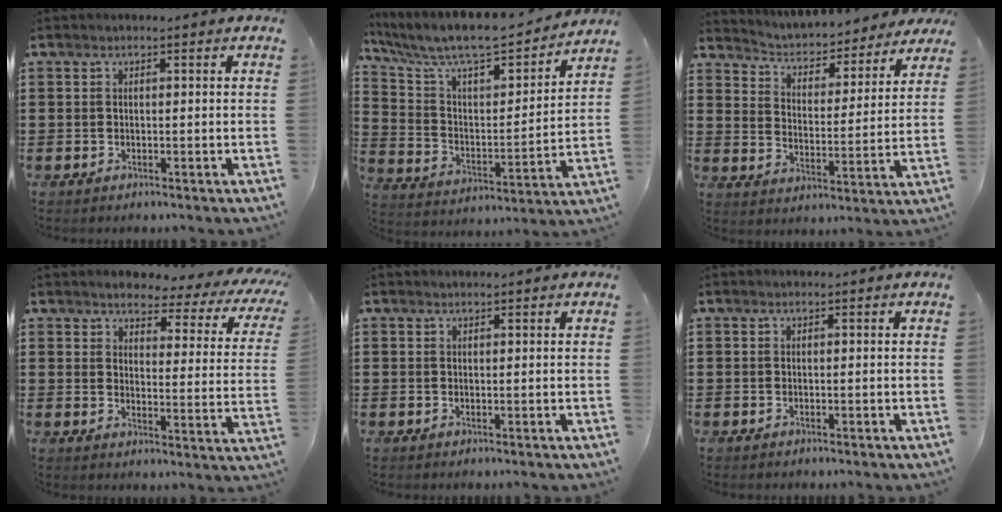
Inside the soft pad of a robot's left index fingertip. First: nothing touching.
{"total": 8.4, "force": [7.4, 1.7, 3.6], "torque": [-0.107, -0.057, 0.123]}
{"total": 3.5, "force": [3.5, 0.6, 0.2], "torque": [-0.029, -0.031, 0.050]}
{"total": 3.3, "force": [3.0, 0.7, 1.2], "torque": [-0.038, -0.025, 0.041]}
{"total": 0.6, "force": [0.5, 0.2, 0.1], "torque": [-0.003, 0.001, 0.011]}
{"total": 0.0}